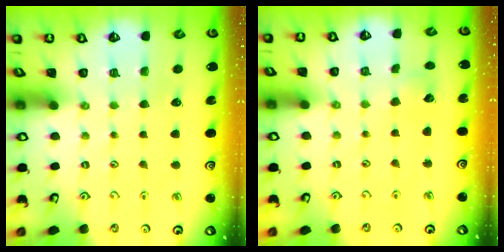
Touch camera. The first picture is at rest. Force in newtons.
{"total": 2.8, "press": 2.8, "slide": 0.2}